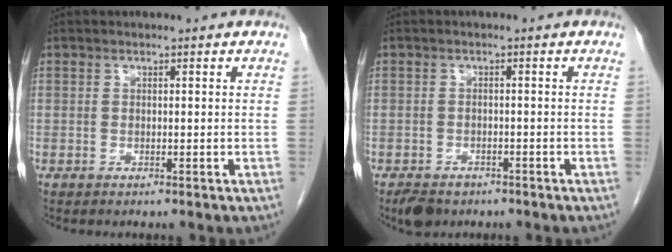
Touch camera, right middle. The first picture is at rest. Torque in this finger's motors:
{"motor_torque": [0.12, -0.07, 0.02, 0.00]}